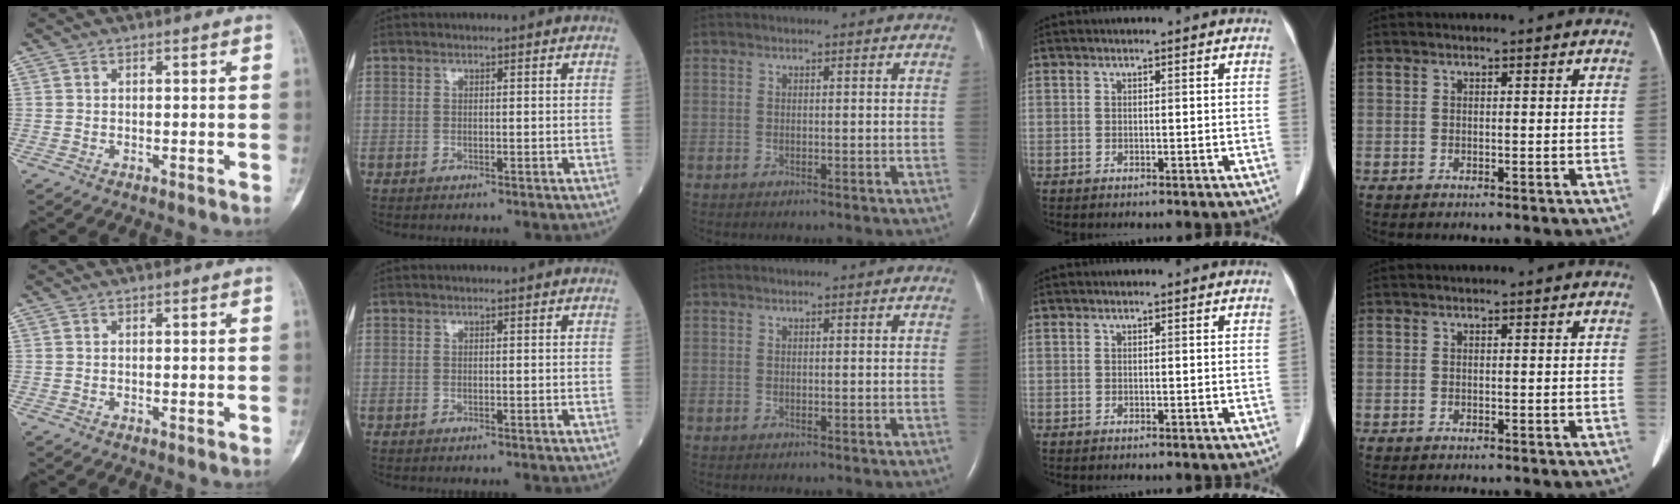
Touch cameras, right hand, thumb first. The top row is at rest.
{}